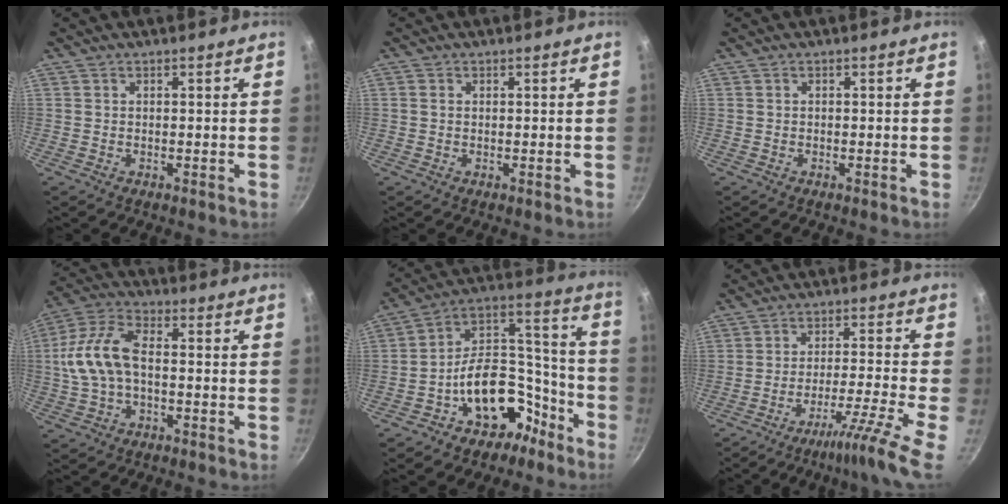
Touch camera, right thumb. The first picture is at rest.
{"total": 0.9, "force": [0.1, 0.7, 0.5], "torque": [-0.009, 0.003, 0.000]}
{"total": 0.0}
{"total": 11.9, "force": [-0.5, 6.5, 10.0], "torque": [-0.200, 0.034, -0.022]}
{"total": 16.9, "force": [-9.0, 11.1, 9.1], "torque": [-0.081, 0.108, -0.135]}
{"total": 9.8, "force": [-7.1, -1.4, 6.6], "torque": [-0.115, 0.039, -0.119]}